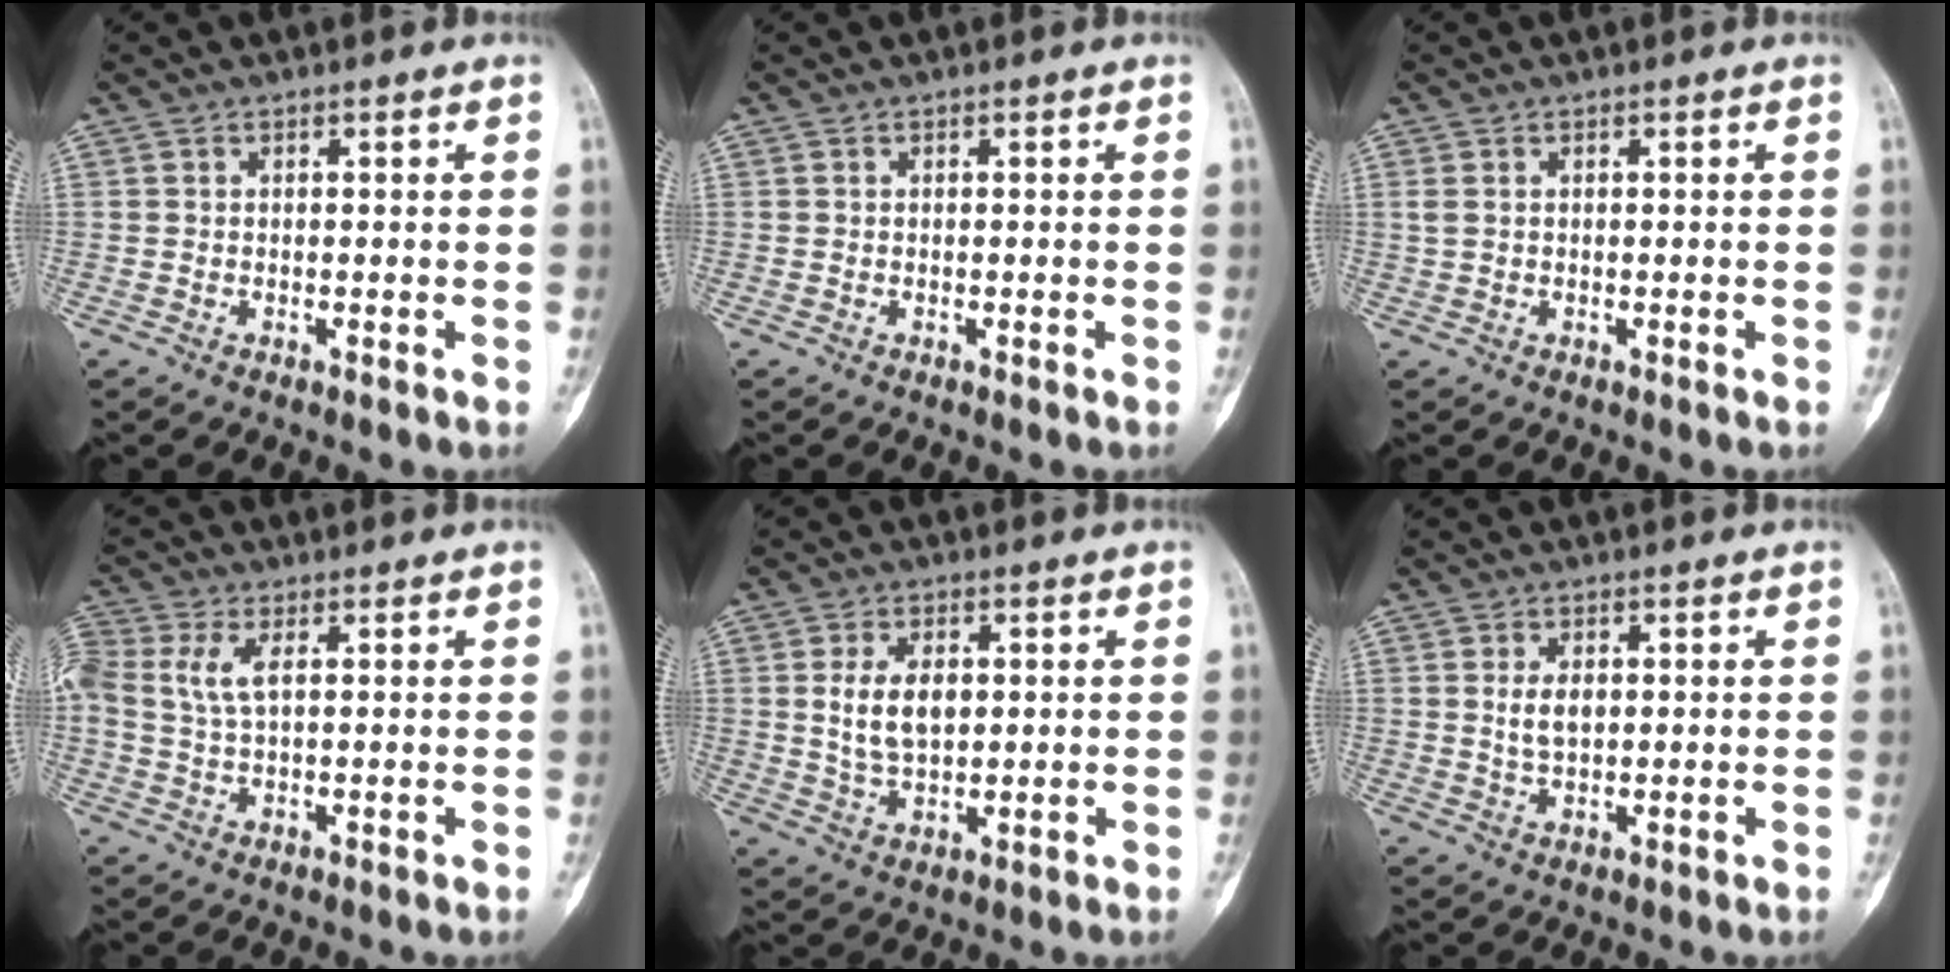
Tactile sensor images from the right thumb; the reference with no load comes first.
{"total": 0.0}
{"total": 1.6, "force": [0.4, 1.1, 1.0], "torque": [-0.032, 0.005, 0.014]}
{"total": 7.4, "force": [1.7, 3.9, 6.1], "torque": [-0.156, 0.016, 0.036]}
{"total": 7.5, "force": [1.3, 4.4, 5.9], "torque": [-0.101, -0.009, 0.030]}
{"total": 3.8, "force": [0.7, 2.2, 3.1], "torque": [-0.052, -0.008, 0.016]}